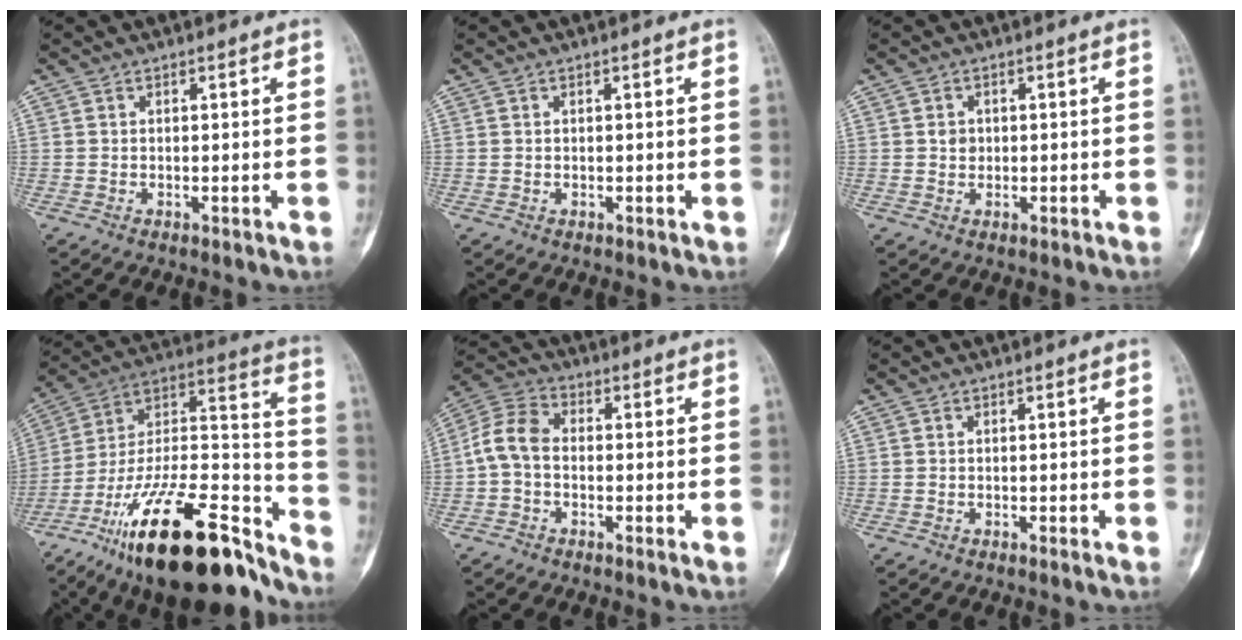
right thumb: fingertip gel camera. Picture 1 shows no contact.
{"total": 0.0}
{"total": 1.8, "force": [0.0, 1.6, 0.8], "torque": [-0.003, 0.005, -0.001]}
{"total": 31.3, "force": [-21.0, 10.4, 20.7], "torque": [-0.301, 0.085, -0.352]}
{"total": 7.2, "force": [-0.9, 4.7, 5.4], "torque": [-0.104, 0.020, -0.037]}
{"total": 0.0}